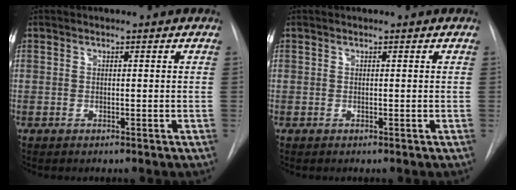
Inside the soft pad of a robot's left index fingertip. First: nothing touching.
{"total": 0.0}